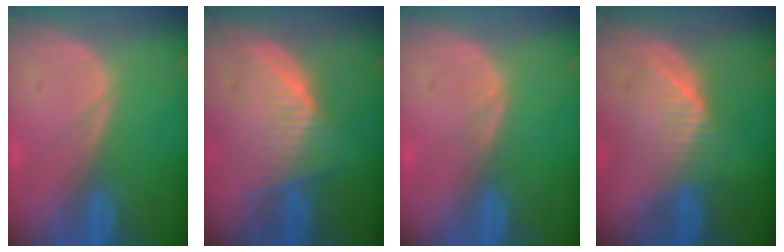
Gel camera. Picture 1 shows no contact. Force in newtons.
{"total": 6.7, "press": 6.2, "slide": 2.5}
{"total": 0.7, "press": 0.7, "slide": 0.1}
{"total": 5.2, "press": 5.2, "slide": 0.4}